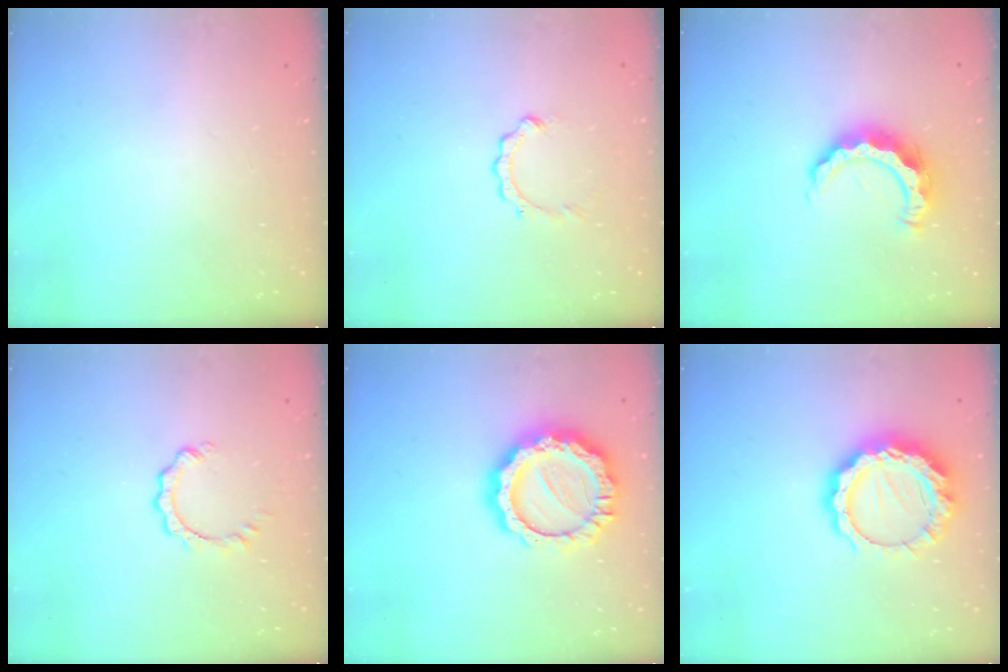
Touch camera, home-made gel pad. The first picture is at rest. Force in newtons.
{"total": 2.4, "press": 2.4, "slide": 0.3}
{"total": 9.6, "press": 9.5, "slide": 0.9}
{"total": 2.9, "press": 2.8, "slide": 0.3}
{"total": 16.2, "press": 16.1, "slide": 1.3}
{"total": 15.0, "press": 14.9, "slide": 1.2}